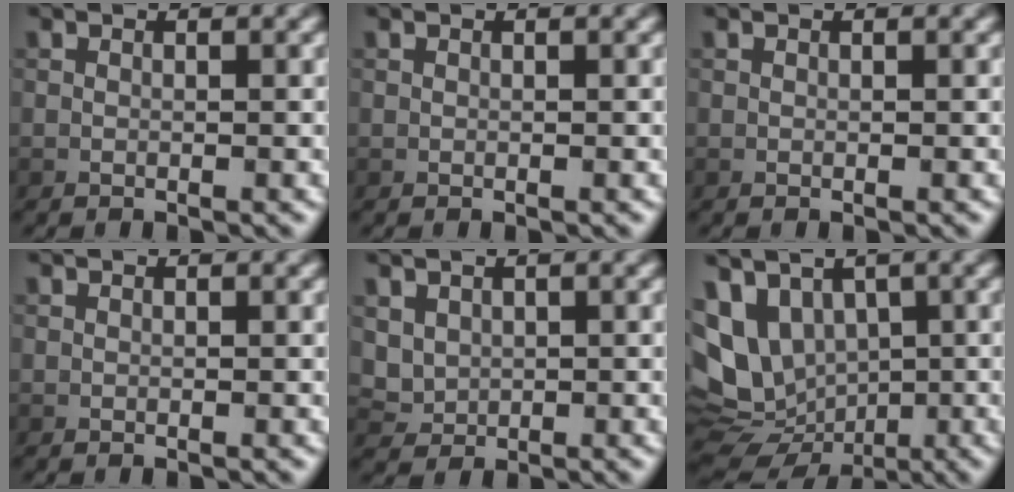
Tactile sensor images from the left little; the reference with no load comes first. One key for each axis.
{"total": 0.0}
{"total": 0.0}
{"total": 0.0}
{"total": 2.0, "fx": 0.8, "fy": 1.7, "fz": 0.7, "tx": -0.019, "ty": -0.007, "tz": 0.022}
{"total": 9.4, "fx": 1.0, "fy": 7.2, "fz": 5.9, "tx": -0.119, "ty": -0.017, "tz": 0.038}